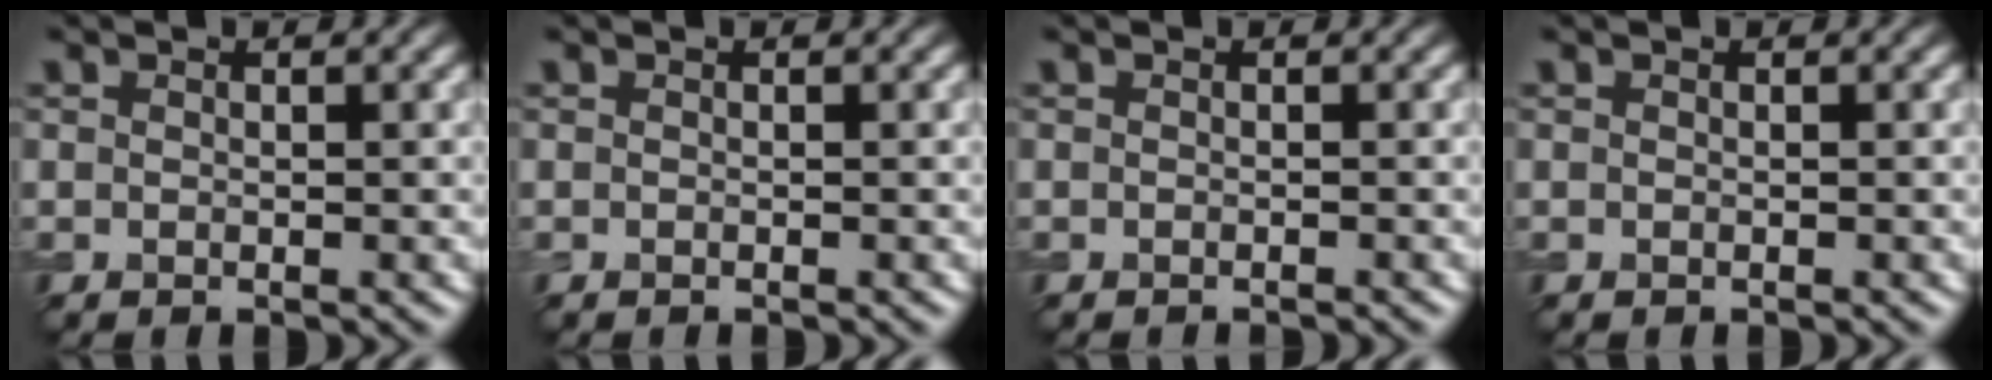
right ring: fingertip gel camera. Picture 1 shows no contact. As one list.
[{"total": 0.0}, {"total": 0.7, "force": [-0.6, 0.1, 0.2], "torque": [0.002, 0.000, -0.010]}, {"total": 0.0}]